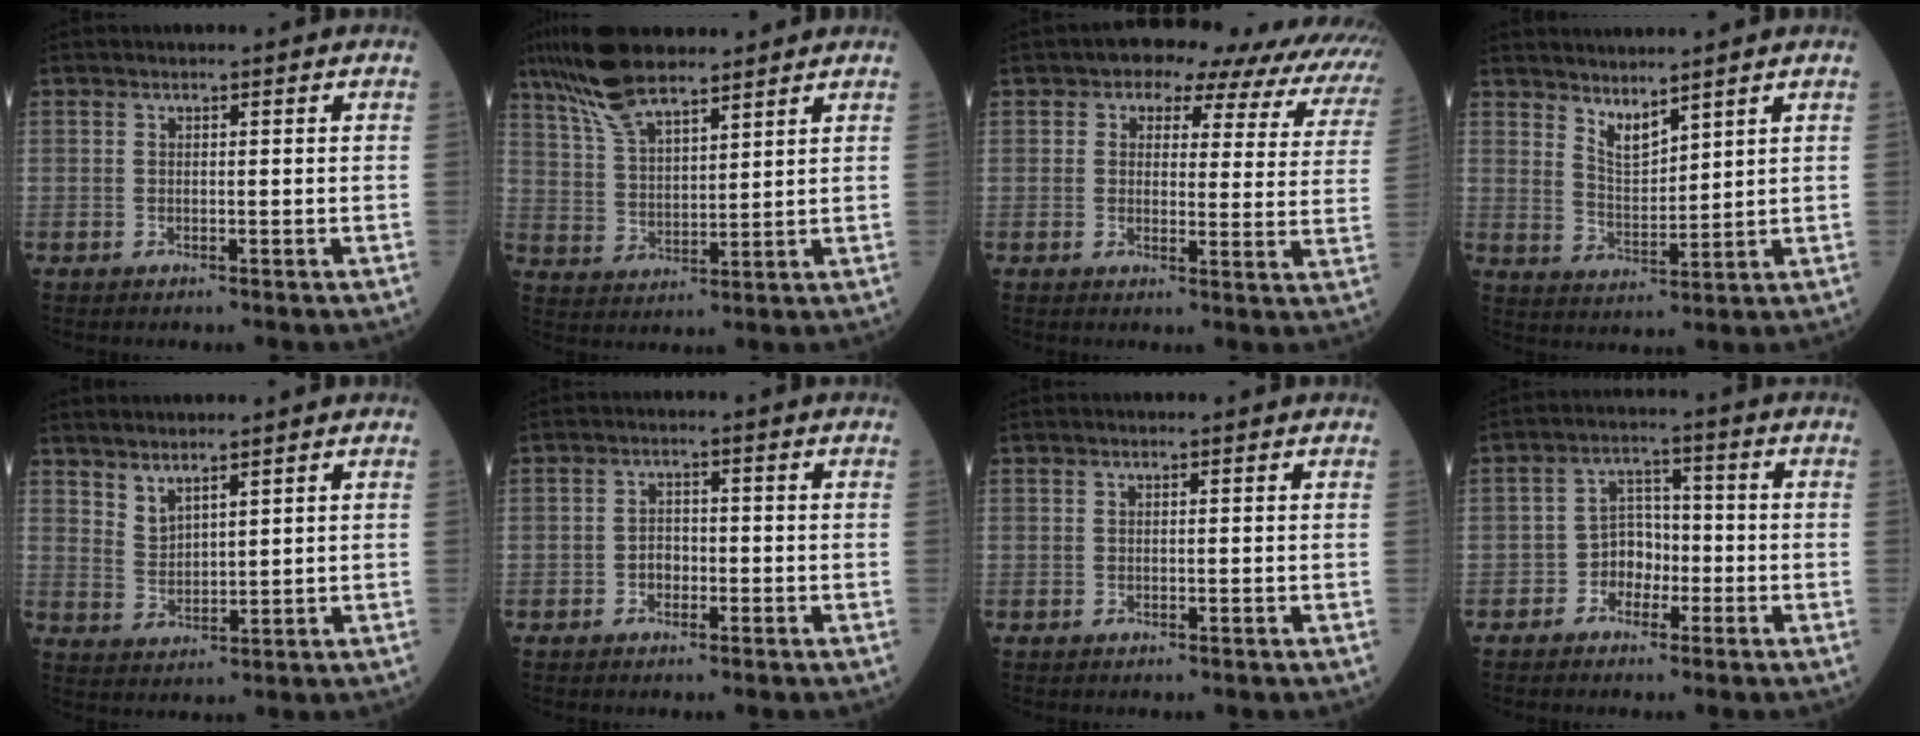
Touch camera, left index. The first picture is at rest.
{"total": 10.5, "force": [8.4, 2.6, 5.6], "torque": [-0.117, 0.019, 0.163]}
{"total": 14.9, "force": [12.5, 6.4, 5.0], "torque": [-0.023, 0.002, 0.109]}
{"total": 4.2, "force": [3.6, 0.8, 2.0], "torque": [-0.045, -0.010, 0.080]}
{"total": 3.7, "force": [3.2, 0.9, 1.7], "torque": [-0.041, -0.004, 0.072]}
{"total": 2.3, "force": [-0.9, 1.6, 1.3], "torque": [-0.021, 0.005, -0.018]}
{"total": 0.0}
{"total": 4.5, "force": [-1.9, 3.4, 2.2], "torque": [-0.036, 0.012, -0.040]}